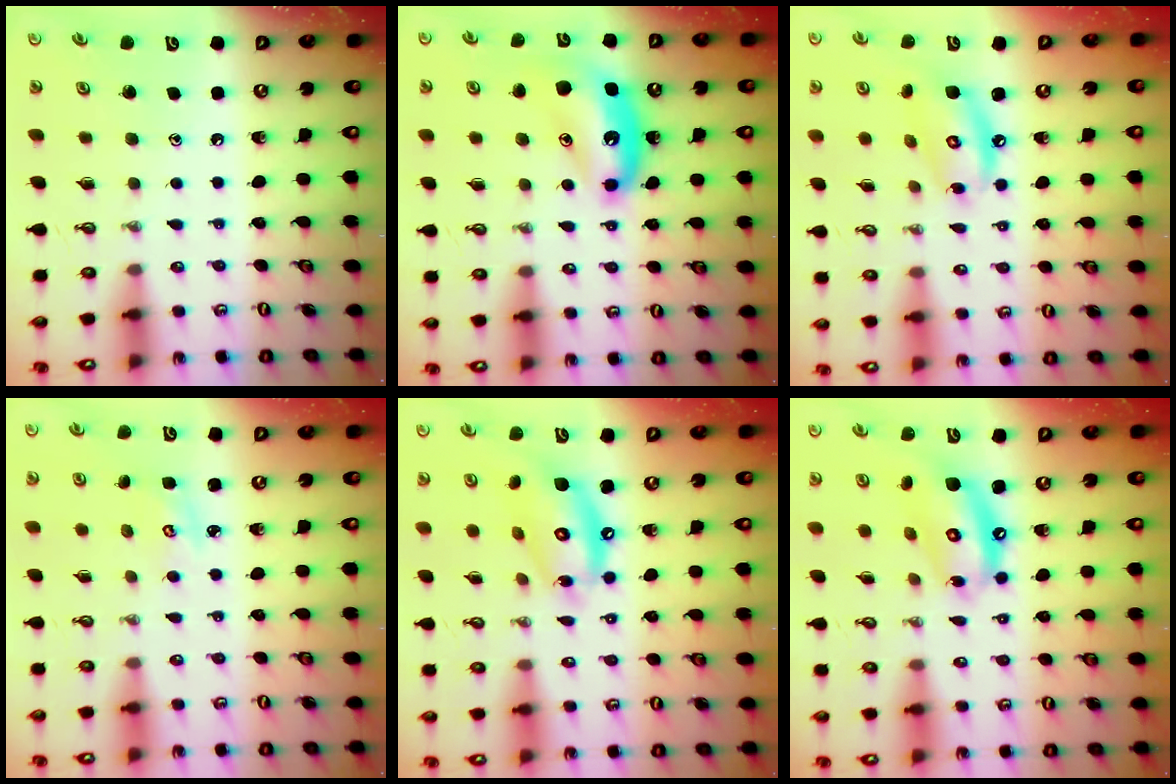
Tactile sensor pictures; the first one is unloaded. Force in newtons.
{"total": 12.6, "press": 12.5, "slide": 1.1}
{"total": 10.1, "press": 10.1, "slide": 0.8}
{"total": 2.3, "press": 2.2, "slide": 0.3}
{"total": 12.8, "press": 12.7, "slide": 0.9}
{"total": 12.9, "press": 12.8, "slide": 1.5}